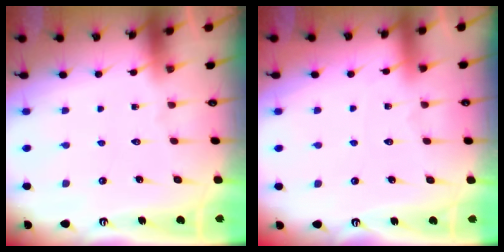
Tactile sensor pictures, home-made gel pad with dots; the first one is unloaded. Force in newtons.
{"total": 1.4, "press": 1.3, "slide": 0.3}